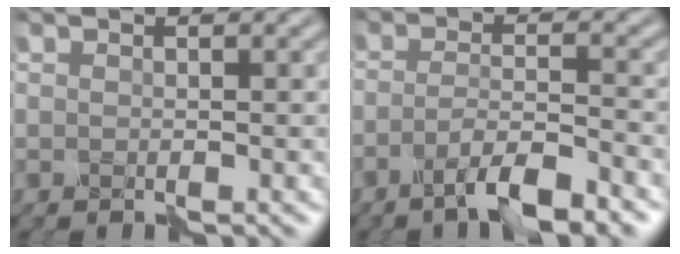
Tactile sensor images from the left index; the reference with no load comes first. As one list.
[{"total": 5.0, "force": [-3.1, 1.0, 3.7], "torque": [-0.063, 0.003, -0.061]}]